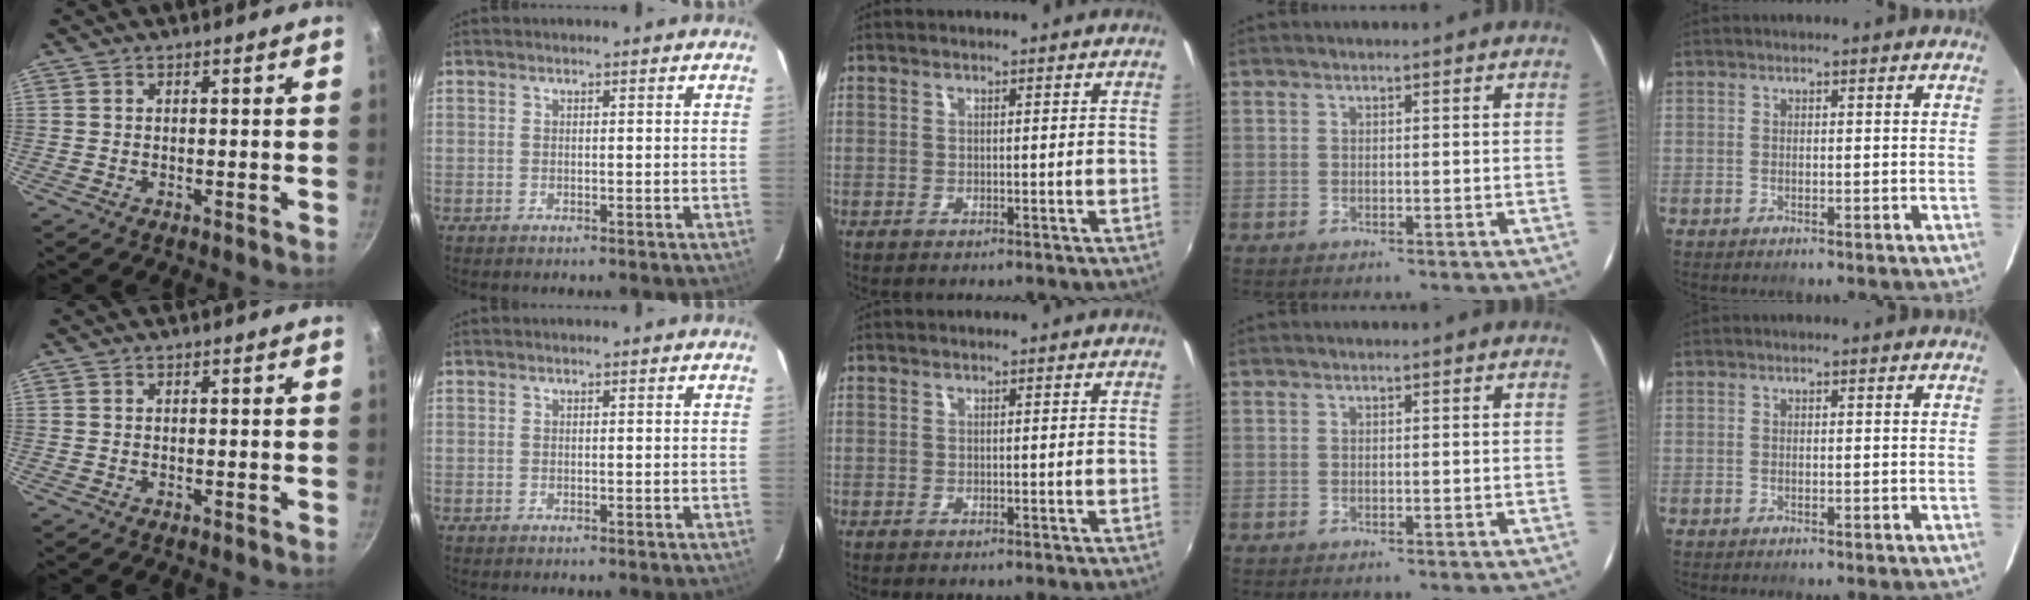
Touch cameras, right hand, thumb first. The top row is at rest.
{}